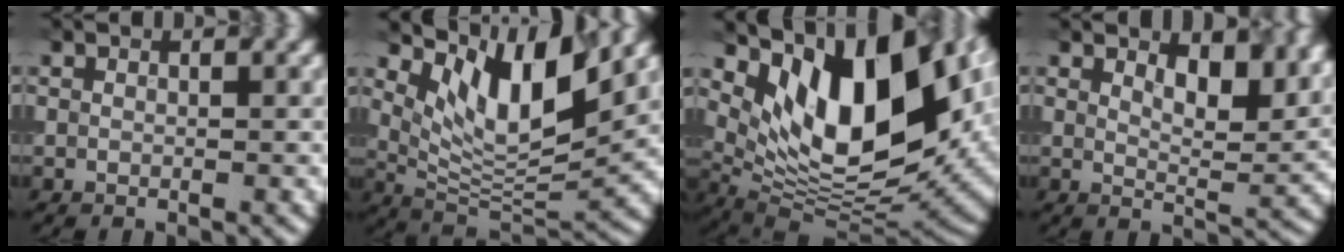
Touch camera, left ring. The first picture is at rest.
{"total": 8.5, "force": [4.5, 2.8, 6.6], "torque": [-0.115, -0.013, 0.086]}
{"total": 14.4, "force": [5.0, 6.7, 11.7], "torque": [-0.174, -0.006, 0.089]}
{"total": 5.5, "force": [3.1, 2.2, 4.0], "torque": [-0.059, -0.008, 0.047]}